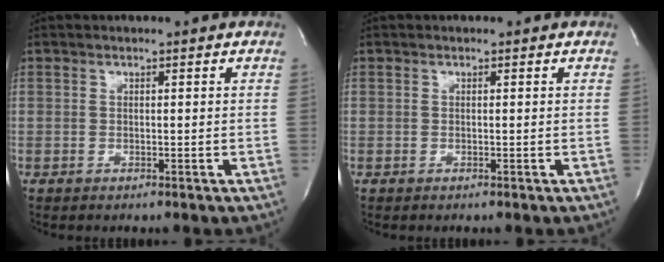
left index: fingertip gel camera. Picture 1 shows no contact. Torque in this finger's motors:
{"motor_torque": [0.17, -0.05, 0.04, 0.00]}